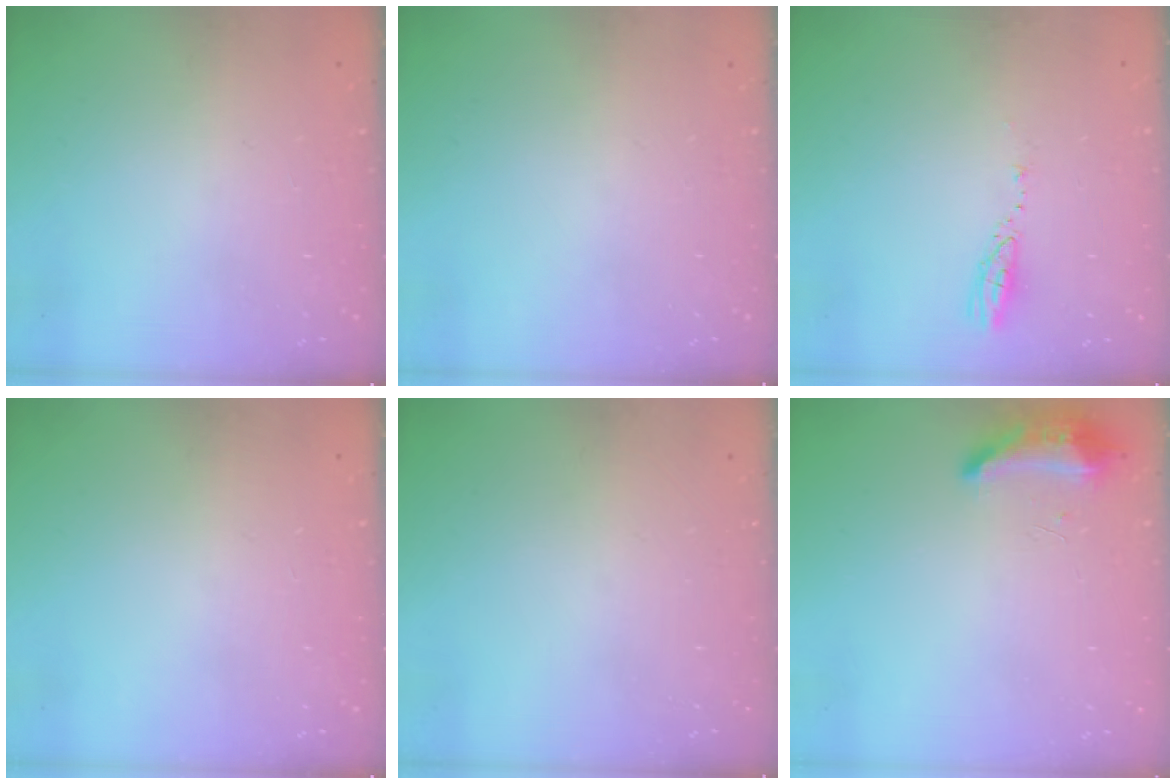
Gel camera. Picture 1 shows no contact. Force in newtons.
{"total": 0.0}
{"total": 3.5, "press": 3.4, "slide": 0.3}
{"total": 0.0}
{"total": 0.0}
{"total": 16.8, "press": 10.1, "slide": 13.4}